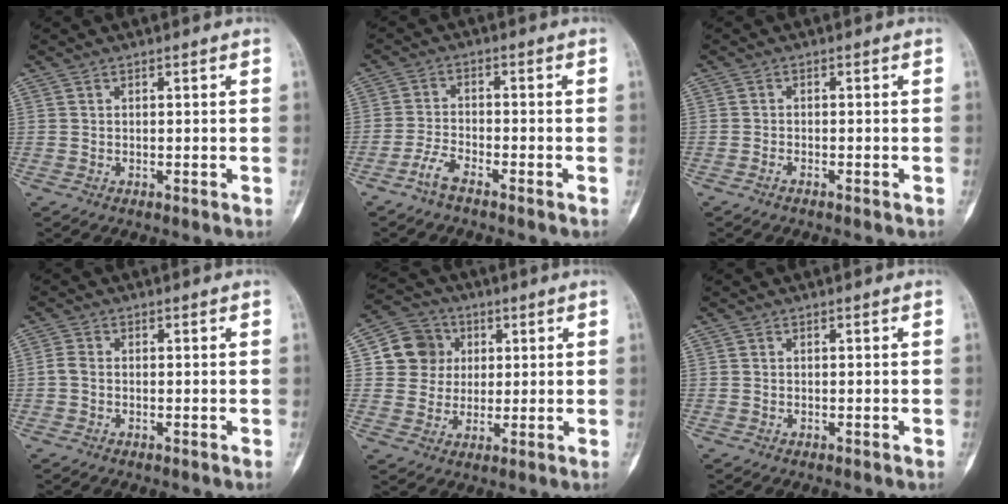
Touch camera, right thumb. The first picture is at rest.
{"total": 4.1, "force": [-3.1, 1.3, 2.3], "torque": [-0.051, 0.021, -0.064]}
{"total": 1.0, "force": [-0.8, 0.5, 0.4], "torque": [-0.008, 0.004, -0.017]}
{"total": 1.9, "force": [-0.3, 1.4, 1.2], "torque": [-0.023, 0.001, -0.013]}
{"total": 10.1, "force": [2.3, 9.4, 2.9], "torque": [-0.010, 0.000, 0.038]}
{"total": 0.0}